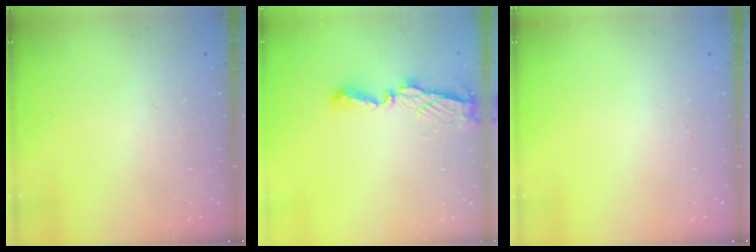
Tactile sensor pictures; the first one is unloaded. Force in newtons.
{"total": 6.9, "press": 6.9, "slide": 0.6}
{"total": 0.0}